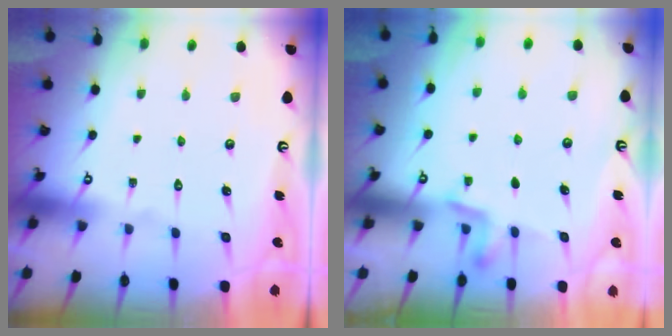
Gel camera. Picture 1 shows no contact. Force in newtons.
{"total": 3.2, "press": 3.2, "slide": 0.6}